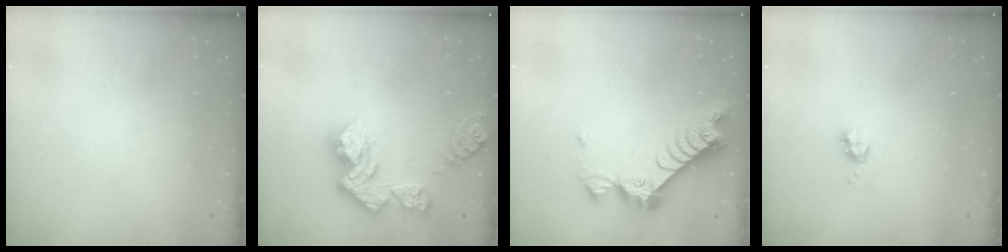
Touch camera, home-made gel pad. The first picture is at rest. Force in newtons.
{"total": 13.6, "press": 13.5, "slide": 1.6}
{"total": 9.7, "press": 9.7, "slide": 0.8}
{"total": 5.4, "press": 5.3, "slide": 0.7}